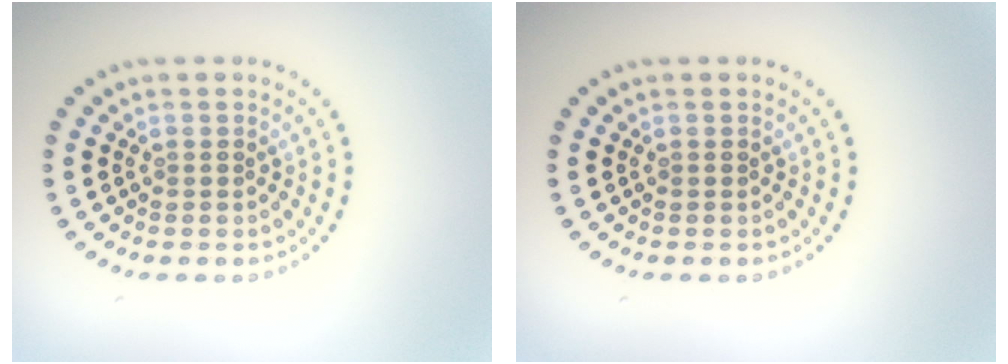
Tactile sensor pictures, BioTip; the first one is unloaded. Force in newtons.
{"total": 0.0}